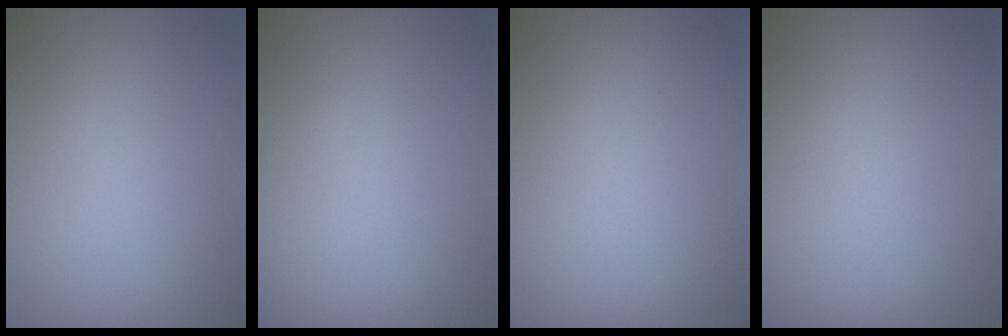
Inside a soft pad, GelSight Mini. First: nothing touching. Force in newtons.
{"total": 0.0}
{"total": 0.0}
{"total": 0.0}